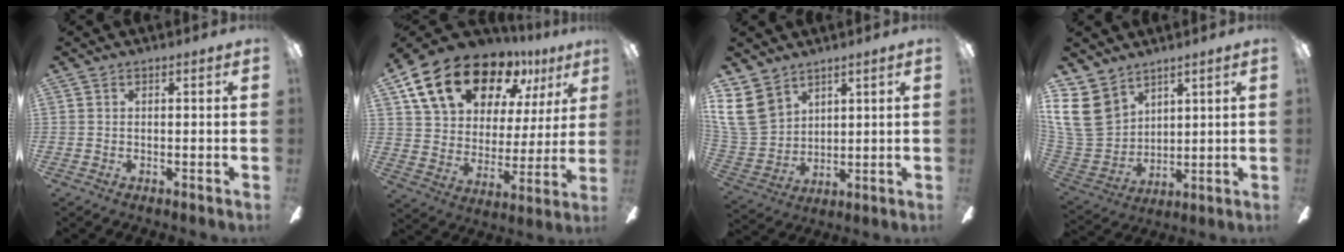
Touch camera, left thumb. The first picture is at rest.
{"total": 21.6, "force": [14.4, 11.7, 11.1], "torque": [-0.201, -0.076, 0.259]}
{"total": 11.7, "force": [6.9, 7.9, 5.0], "torque": [-0.135, -0.019, 0.138]}
{"total": 13.0, "force": [7.5, 9.2, 5.3], "torque": [-0.151, -0.026, 0.149]}